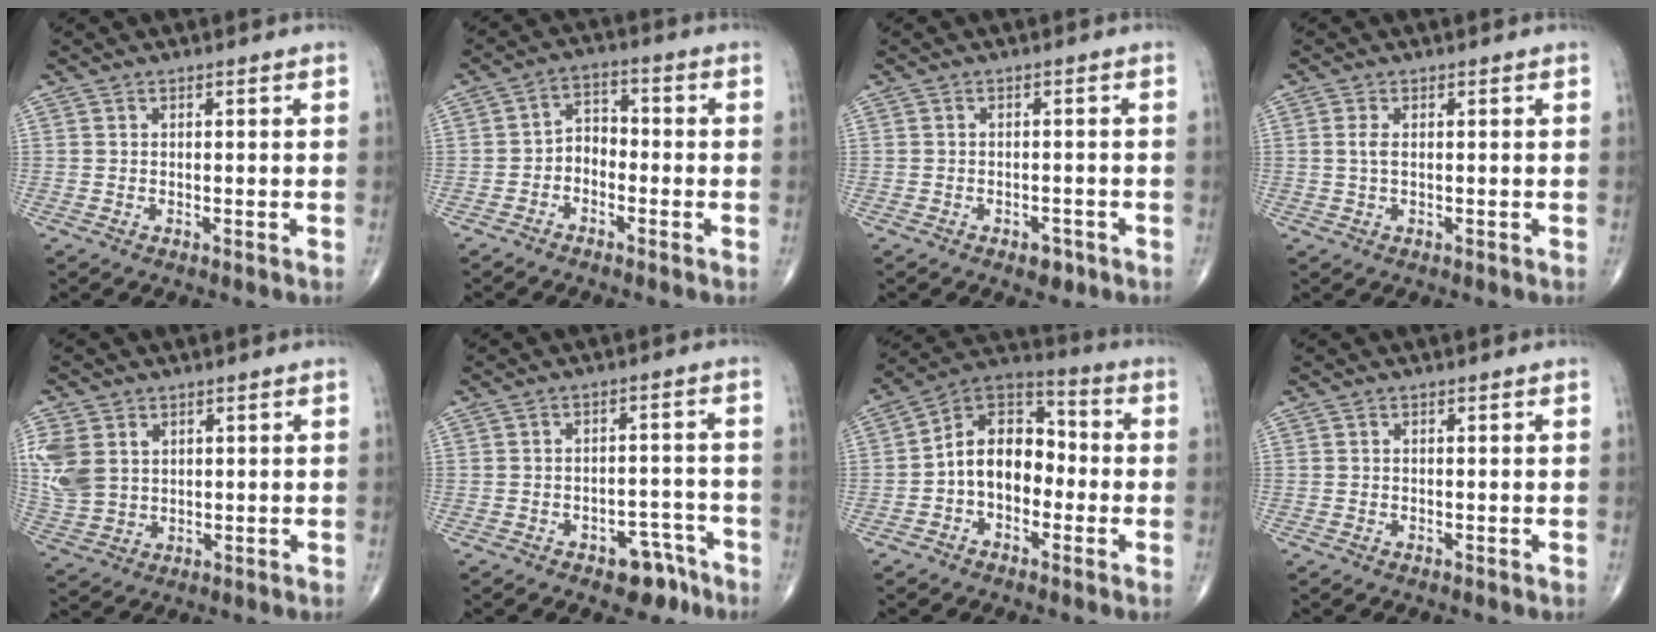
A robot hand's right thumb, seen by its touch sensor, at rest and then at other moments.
{"total": 4.5, "force": [-1.8, 3.2, 2.6], "torque": [-0.022, 0.030, -0.045]}
{"total": 2.6, "force": [-1.6, 1.5, 1.4], "torque": [-0.007, 0.006, -0.019]}
{"total": 1.9, "force": [0.2, 0.9, 1.7], "torque": [-0.042, 0.003, 0.007]}
{"total": 9.7, "force": [2.5, 7.3, 5.8], "torque": [-0.124, -0.004, 0.065]}
{"total": 6.6, "force": [-4.3, 3.8, 3.3], "torque": [-0.014, 0.042, -0.057]}
{"total": 12.2, "force": [-2.0, 8.5, 8.5], "torque": [-0.106, 0.045, -0.053]}
{"total": 0.0}